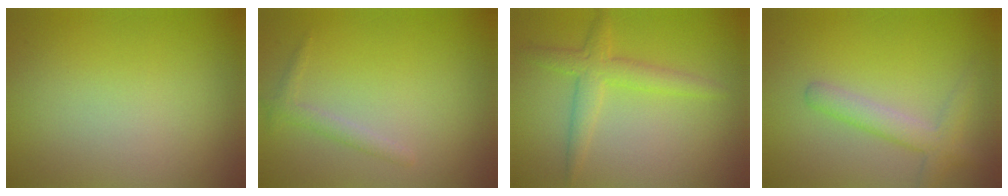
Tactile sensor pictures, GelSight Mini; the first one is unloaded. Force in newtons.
{"total": 1.3, "press": 1.3, "slide": 0.0}
{"total": 2.9, "press": 2.9, "slide": 0.1}
{"total": 2.8, "press": 2.8, "slide": 0.1}